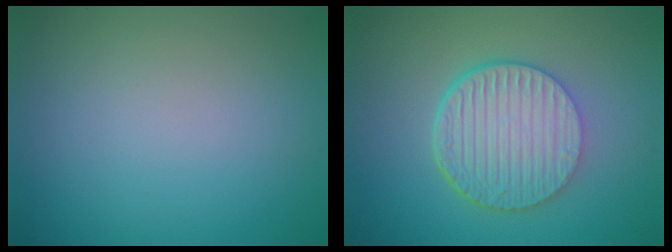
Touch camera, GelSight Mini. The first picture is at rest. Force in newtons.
{"total": 6.8, "press": 4.7, "slide": 4.9}